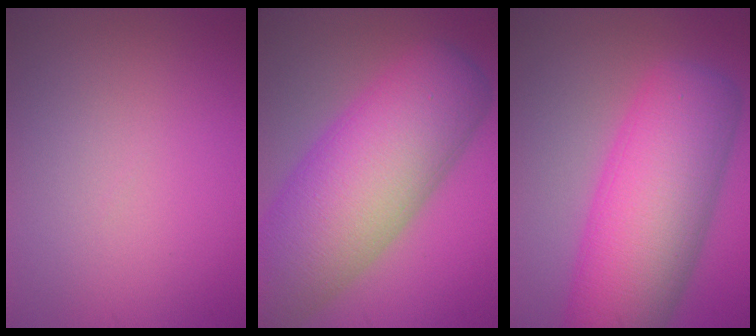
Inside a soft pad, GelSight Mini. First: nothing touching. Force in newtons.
{"total": 14.3, "press": 14.3, "slide": 0.9}
{"total": 12.4, "press": 12.4, "slide": 0.3}